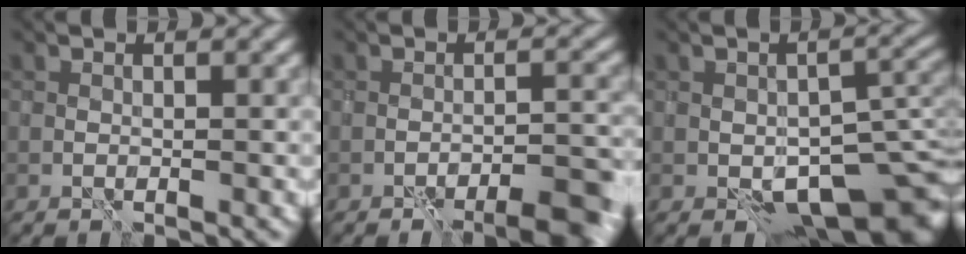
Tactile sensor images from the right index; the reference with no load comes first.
{"total": 6.7, "force": [-5.4, 1.8, 3.6], "torque": [-0.040, 0.009, -0.065]}
{"total": 8.5, "force": [-4.6, 4.3, 5.7], "torque": [-0.055, -0.011, -0.063]}